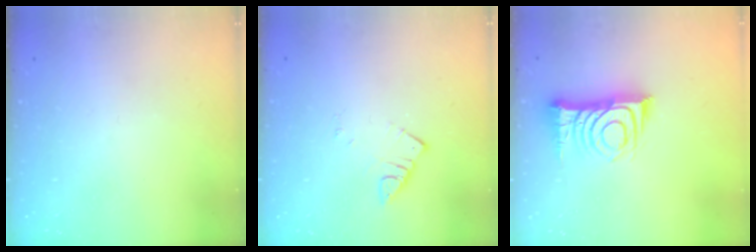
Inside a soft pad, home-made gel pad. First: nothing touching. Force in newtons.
{"total": 2.6, "press": 2.6, "slide": 0.1}
{"total": 12.7, "press": 12.6, "slide": 0.9}